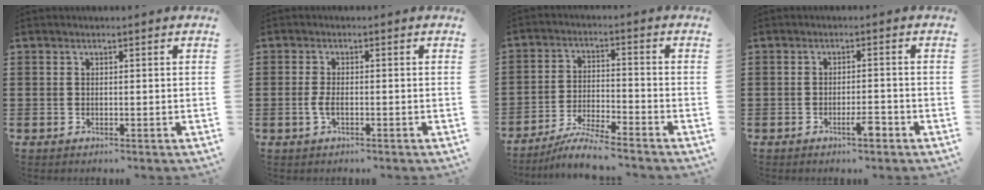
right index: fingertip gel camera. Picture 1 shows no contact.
{"total": 2.1, "force": [-0.7, 0.6, 1.9], "torque": [-0.044, -0.005, -0.014]}
{"total": 5.2, "force": [-5.0, -0.2, 1.5], "torque": [-0.042, -0.009, -0.102]}
{"total": 3.3, "force": [-1.9, 0.6, 2.6], "torque": [-0.041, 0.003, -0.034]}